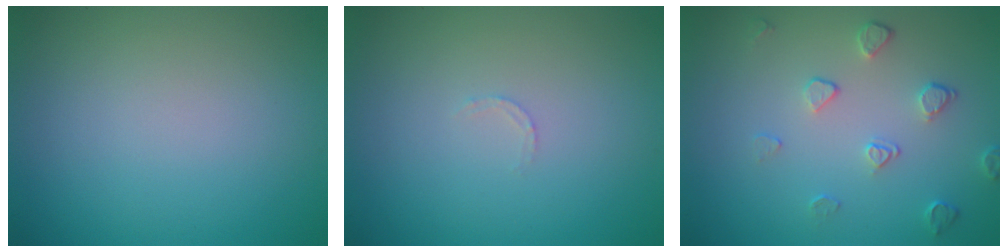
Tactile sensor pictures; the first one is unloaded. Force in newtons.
{"total": 0.7, "press": 0.6, "slide": 0.3}
{"total": 2.0, "press": 1.3, "slide": 1.5}